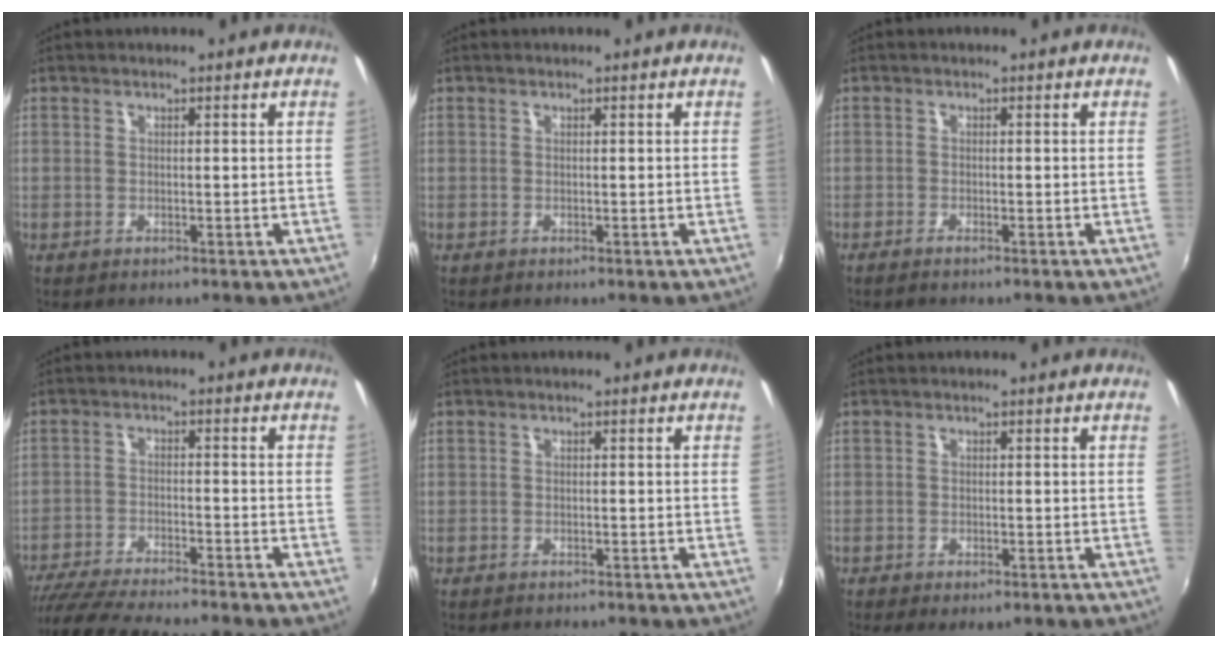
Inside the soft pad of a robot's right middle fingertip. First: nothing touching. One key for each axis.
{"total": 0.0}
{"total": 1.0, "fx": -0.9, "fy": 0.1, "fz": 0.5, "tx": -0.012, "ty": -0.002, "tz": -0.019}
{"total": 16.5, "fx": -14.6, "fy": 1.3, "fz": 7.6, "tx": -0.156, "ty": -0.028, "tz": -0.232}
{"total": 2.1, "fx": -1.9, "fy": 0.6, "fz": 0.6, "tx": -0.019, "ty": -0.006, "tz": -0.030}
{"total": 4.2, "fx": -3.0, "fy": 1.5, "fz": 2.4, "tx": -0.059, "ty": -0.019, "tz": -0.046}